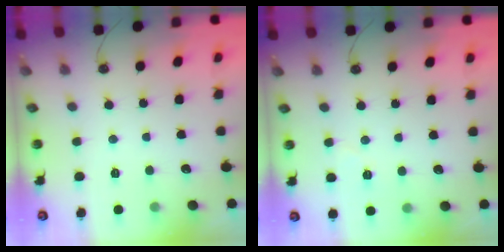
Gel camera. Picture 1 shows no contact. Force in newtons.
{"total": 3.8, "press": 3.7, "slide": 0.8}